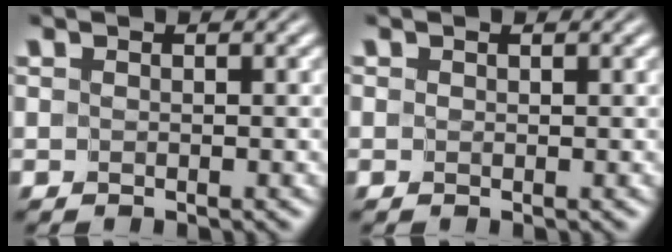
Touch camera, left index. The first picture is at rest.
{"total": 0.0}